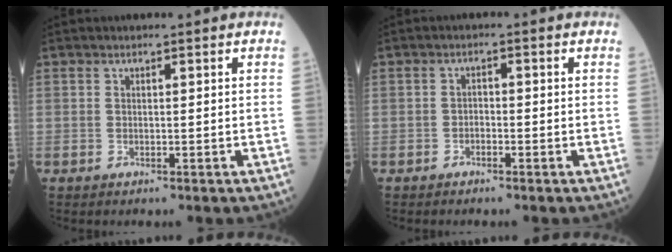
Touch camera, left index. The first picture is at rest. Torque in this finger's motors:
{"motor_torque": [-0.05, 0.25, -0.08, -0.01]}